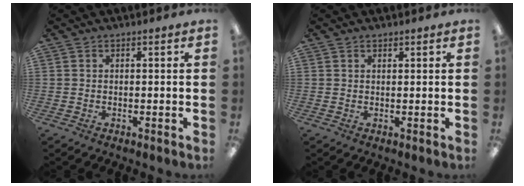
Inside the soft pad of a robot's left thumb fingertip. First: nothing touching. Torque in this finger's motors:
{"motor_torque": [-0.41, -0.33, -0.15, -0.11, -0.02]}